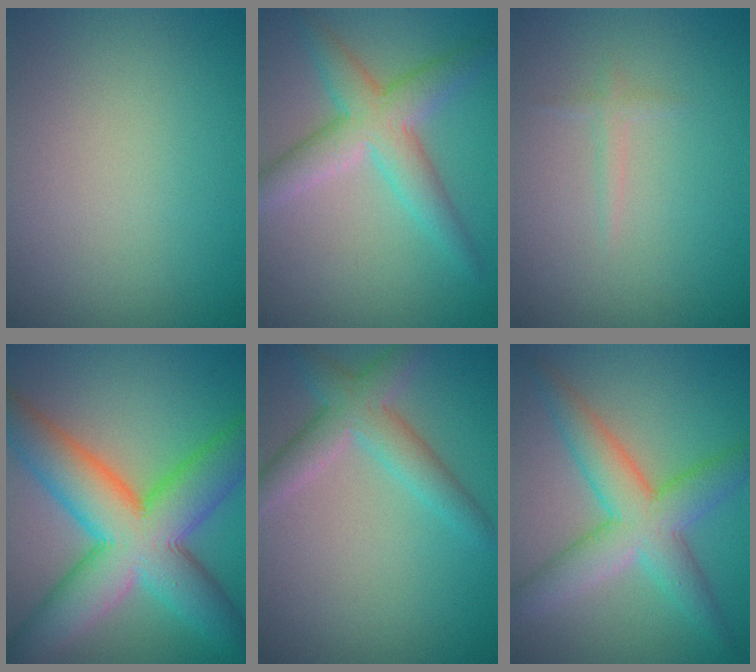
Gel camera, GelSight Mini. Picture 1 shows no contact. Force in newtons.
{"total": 5.2, "press": 5.2, "slide": 0.2}
{"total": 0.8, "press": 0.8, "slide": 0.1}
{"total": 12.0, "press": 12.0, "slide": 0.5}
{"total": 4.0, "press": 4.0, "slide": 0.1}
{"total": 6.3, "press": 6.3, "slide": 0.3}